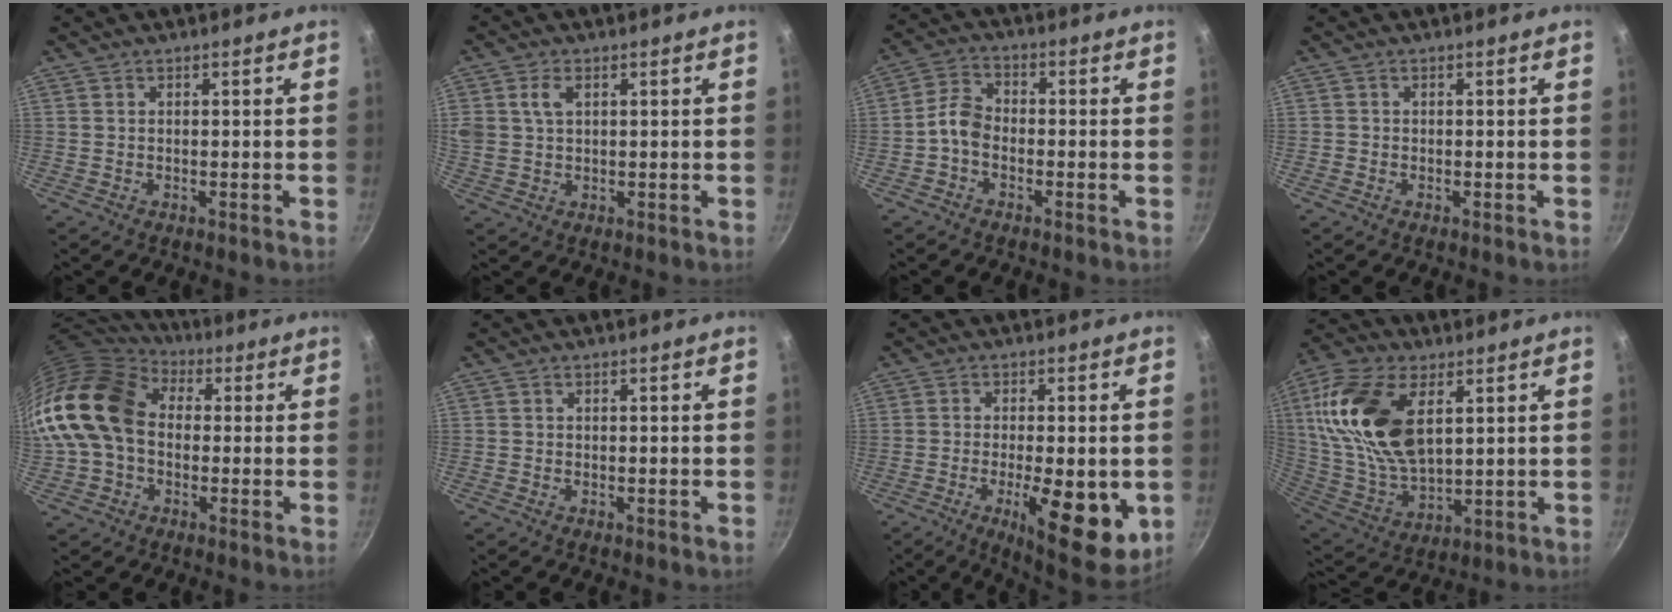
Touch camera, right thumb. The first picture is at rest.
{"total": 5.5, "force": [1.9, 3.7, 3.7], "torque": [-0.063, 0.005, 0.036]}
{"total": 4.8, "force": [-1.9, 3.1, 3.1], "torque": [-0.057, 0.034, -0.049]}
{"total": 0.5, "force": [-0.2, 0.5, 0.1], "torque": [0.000, 0.001, -0.006]}
{"total": 18.7, "force": [0.9, 14.0, 12.4], "torque": [-0.235, 0.039, 0.005]}
{"total": 0.0}
{"total": 14.6, "force": [-3.6, 5.0, 13.2], "torque": [-0.170, 0.001, -0.044]}
{"total": 20.9, "force": [6.5, 11.5, 16.2], "torque": [-0.309, -0.023, 0.130]}